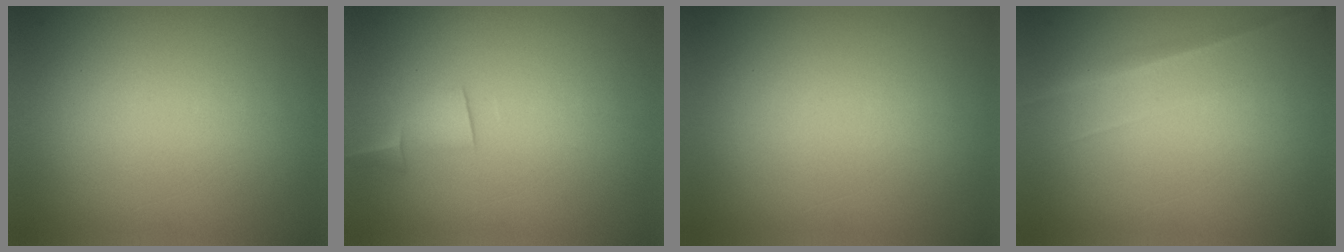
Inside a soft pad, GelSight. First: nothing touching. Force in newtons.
{"total": 1.9}
{"total": 0.0}
{"total": 2.9}